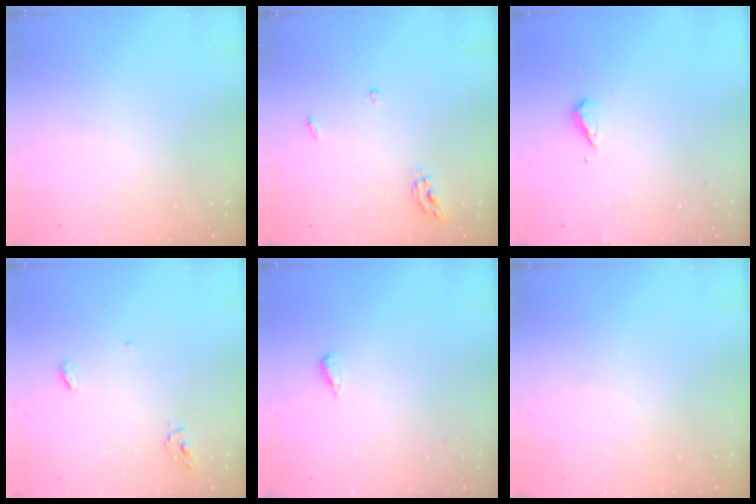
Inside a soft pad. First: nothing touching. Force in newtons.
{"total": 5.2, "press": 5.2, "slide": 0.4}
{"total": 5.0, "press": 4.8, "slide": 1.3}
{"total": 3.6, "press": 3.5, "slide": 0.3}
{"total": 2.2, "press": 2.2, "slide": 0.5}
{"total": 0.0}